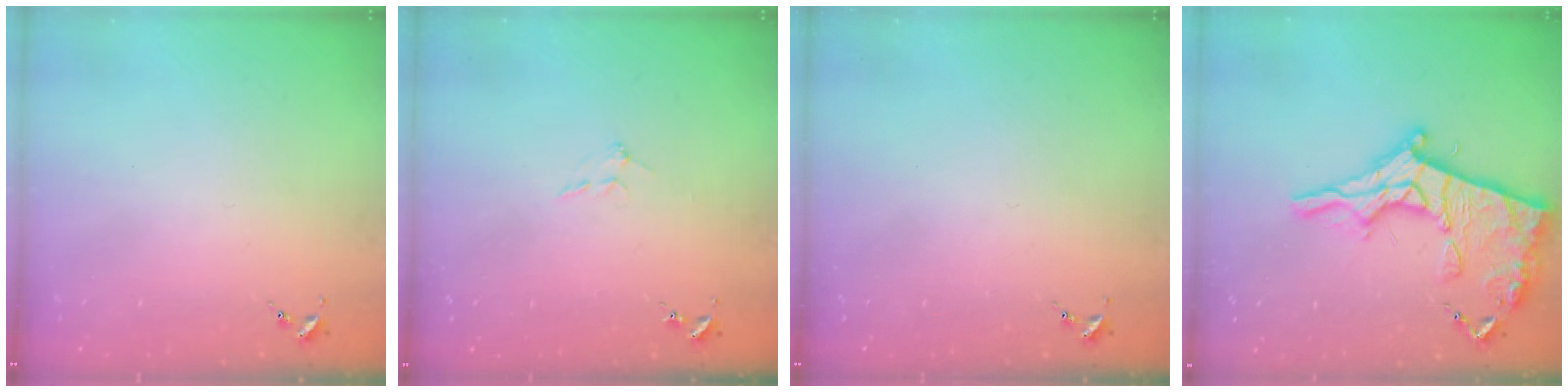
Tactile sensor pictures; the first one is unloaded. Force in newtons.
{"total": 5.0, "press": 5.0, "slide": 0.9}
{"total": 0.0}
{"total": 21.2, "press": 21.2, "slide": 1.8}